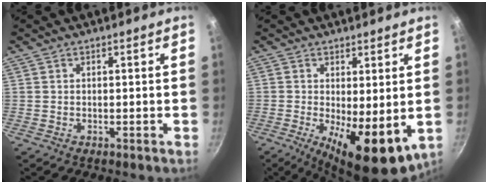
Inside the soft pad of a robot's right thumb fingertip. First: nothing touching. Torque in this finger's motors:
{"motor_torque": [-0.23, 1.14, 1.10, 0.19, 0.16]}